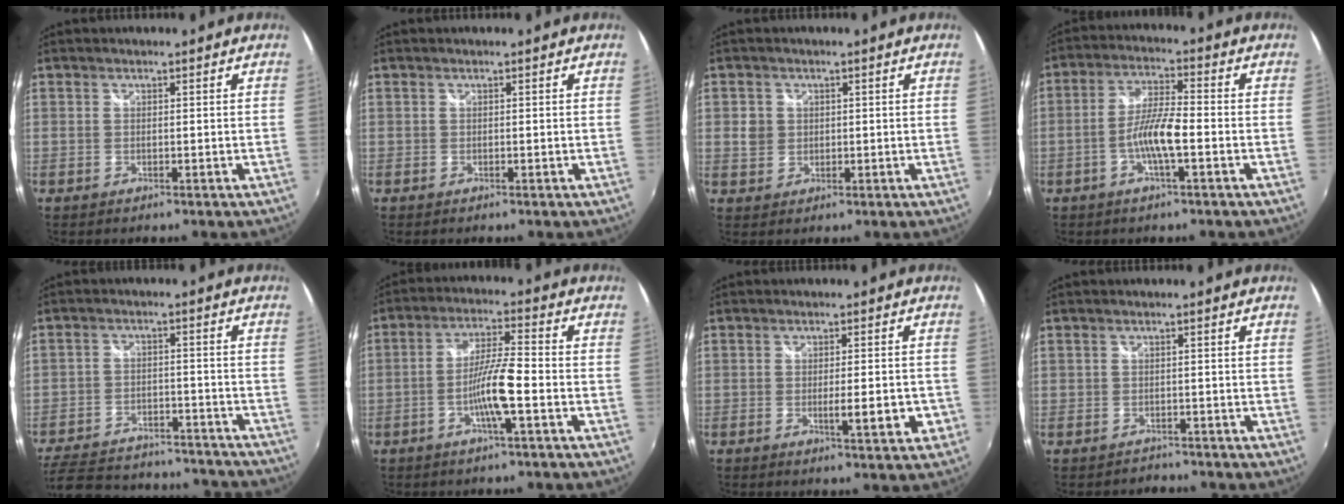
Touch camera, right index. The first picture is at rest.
{"total": 0.0}
{"total": 3.2, "force": [0.3, 3.0, 1.0], "torque": [-0.019, 0.006, 0.005]}
{"total": 7.0, "force": [-2.4, 0.8, 6.6], "torque": [-0.133, 0.005, -0.047]}
{"total": 25.0, "force": [-21.6, 8.4, 9.4], "torque": [-0.215, 0.006, -0.274]}
{"total": 8.0, "force": [-3.0, 0.2, 7.4], "torque": [-0.141, -0.002, -0.056]}
{"total": 5.8, "force": [-1.9, 1.1, 5.4], "torque": [-0.083, -0.014, -0.024]}
{"total": 1.7, "force": [-1.0, -0.9, -1.1], "torque": [0.024, -0.001, -0.011]}